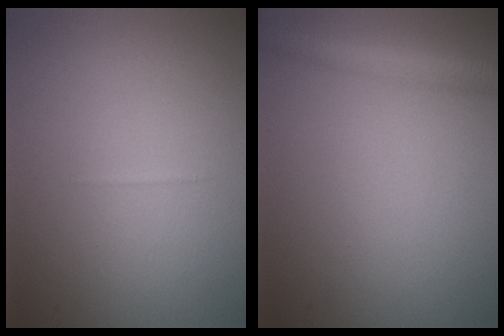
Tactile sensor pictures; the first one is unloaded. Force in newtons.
{"total": 2.9, "press": 2.9, "slide": 0.1}